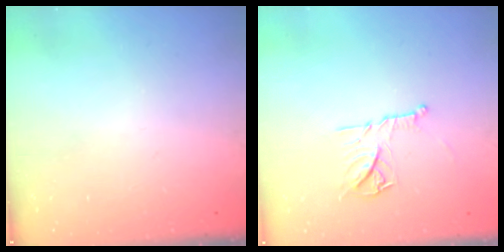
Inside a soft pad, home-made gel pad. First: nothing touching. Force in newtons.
{"total": 11.4, "press": 11.4, "slide": 0.6}